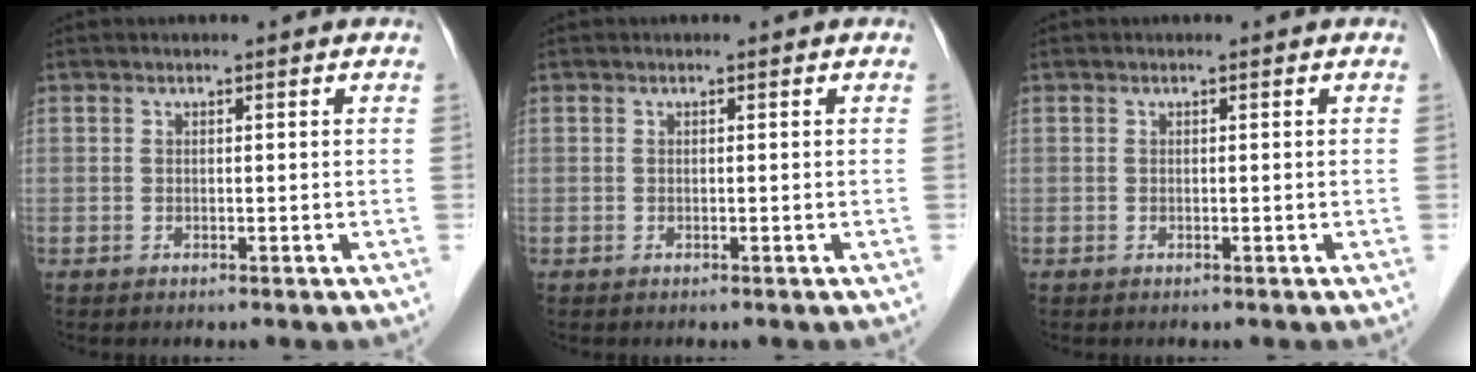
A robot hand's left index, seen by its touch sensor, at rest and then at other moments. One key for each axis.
{"total": 0.0}
{"total": 0.0}